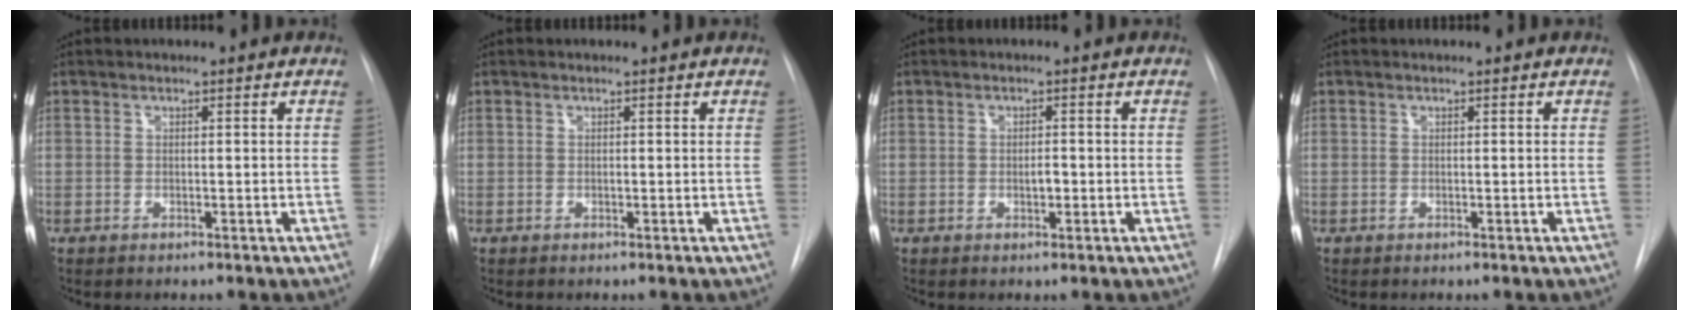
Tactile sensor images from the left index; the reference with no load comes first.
{"total": 0.0}
{"total": 1.3, "force": [-0.3, 0.6, 1.2], "torque": [-0.019, 0.001, -0.004]}
{"total": 0.0}